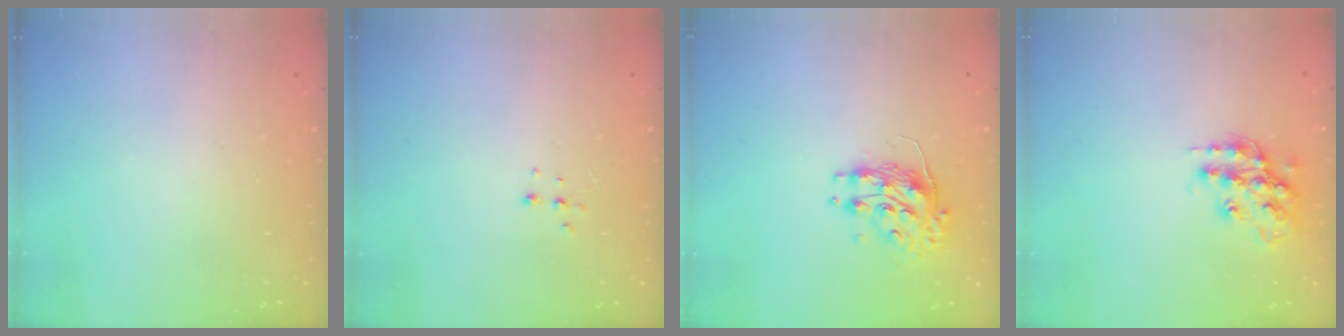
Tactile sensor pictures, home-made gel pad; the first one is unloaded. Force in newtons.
{"total": 4.6, "press": 4.5, "slide": 0.8}
{"total": 8.2, "press": 8.2, "slide": 0.3}
{"total": 15.0, "press": 15.0, "slide": 1.2}